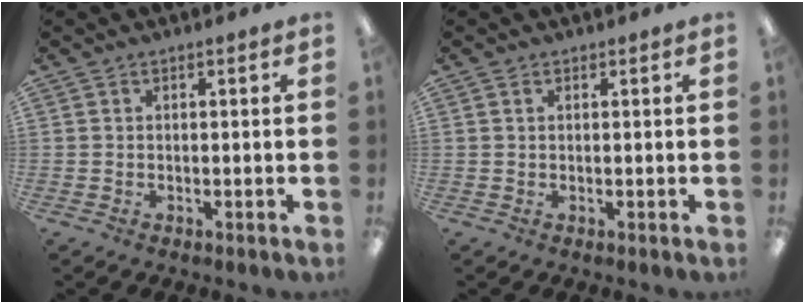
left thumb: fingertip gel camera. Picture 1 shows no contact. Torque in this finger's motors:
{"motor_torque": [0.01, -0.01, 0.19, -0.02, 0.00]}